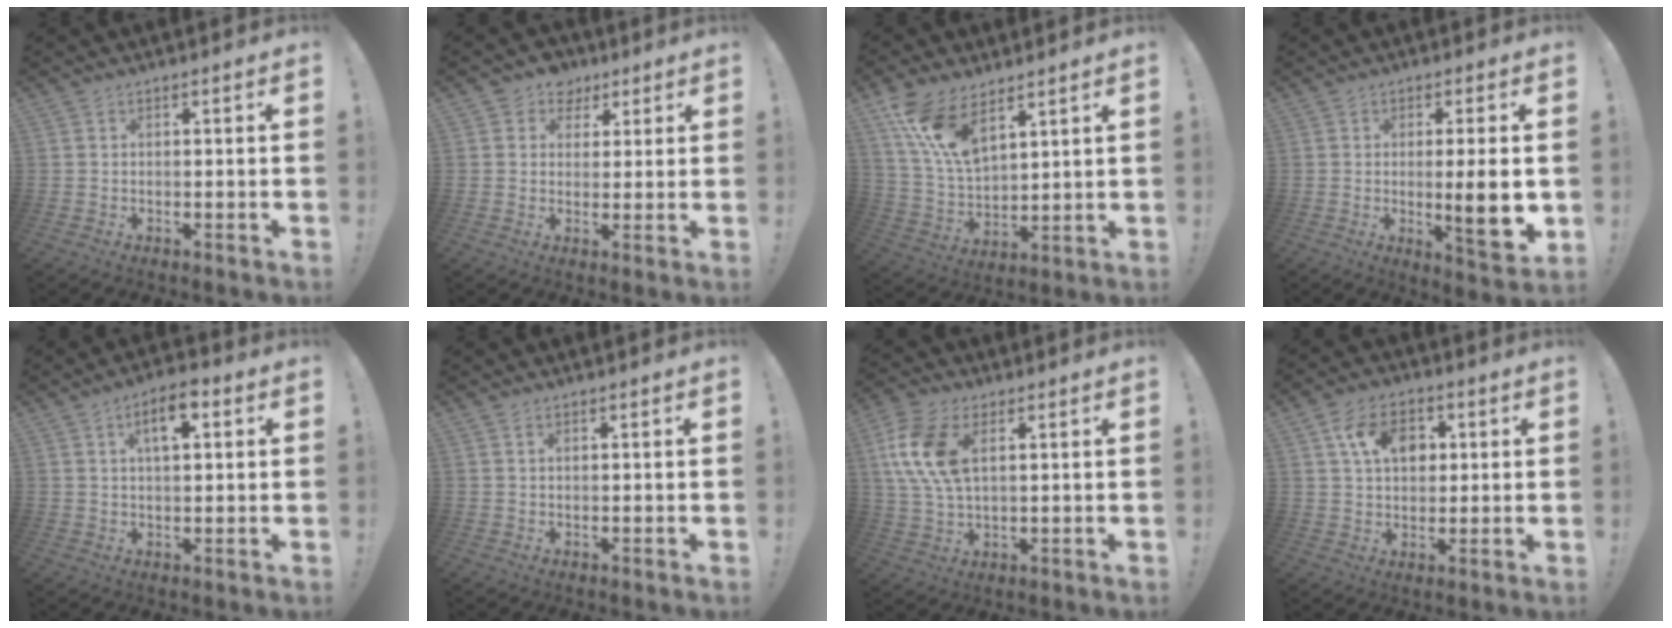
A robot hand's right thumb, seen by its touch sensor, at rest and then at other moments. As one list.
[{"total": 6.6, "force": [3.4, 5.5, 1.2], "torque": [-0.013, -0.017, 0.067]}, {"total": 14.2, "force": [9.2, 6.7, 8.5], "torque": [-0.175, -0.045, 0.176]}, {"total": 10.8, "force": [-0.7, 1.4, 10.7], "torque": [-0.142, -0.014, -0.012]}, {"total": 7.1, "force": [2.5, 3.2, 5.8], "torque": [-0.074, -0.003, 0.036]}, {"total": 0.9, "force": [0.5, 0.4, 0.5], "torque": [-0.008, 0.000, 0.010]}, {"total": 13.6, "force": [4.3, 7.9, 10.2], "torque": [-0.207, -0.010, 0.078]}, {"total": 11.2, "force": [3.9, 8.0, 6.8], "torque": [-0.109, 0.006, 0.073]}]